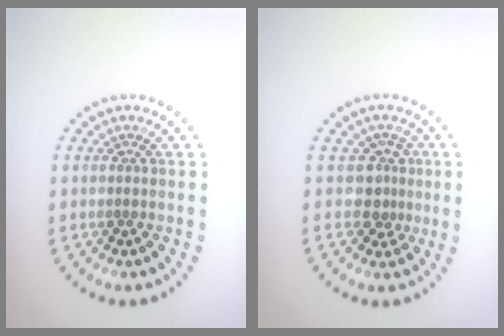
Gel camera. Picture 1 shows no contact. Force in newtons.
{"total": 2.6, "press": 1.9, "slide": 1.7}